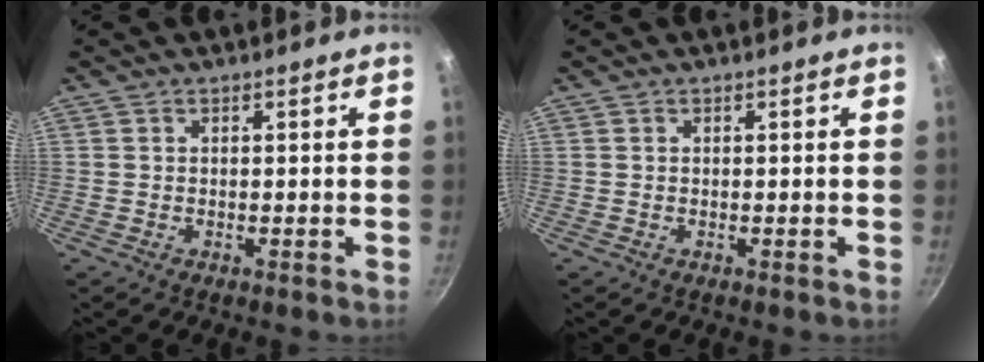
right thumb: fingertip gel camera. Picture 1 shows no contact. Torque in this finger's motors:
{"motor_torque": [-0.28, 0.03, -0.18, -0.03, 0.00]}